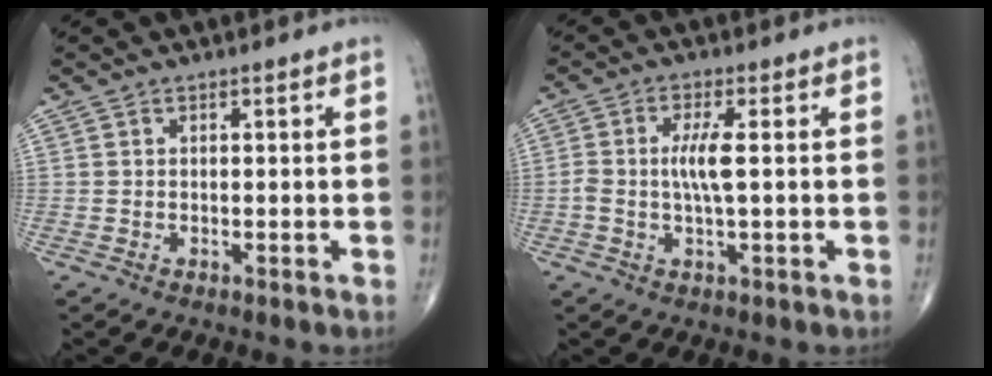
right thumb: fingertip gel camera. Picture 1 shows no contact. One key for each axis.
{"total": 4.9, "fx": 0.0, "fy": 1.0, "fz": 4.8, "tx": -0.112, "ty": 0.003, "tz": -0.002}